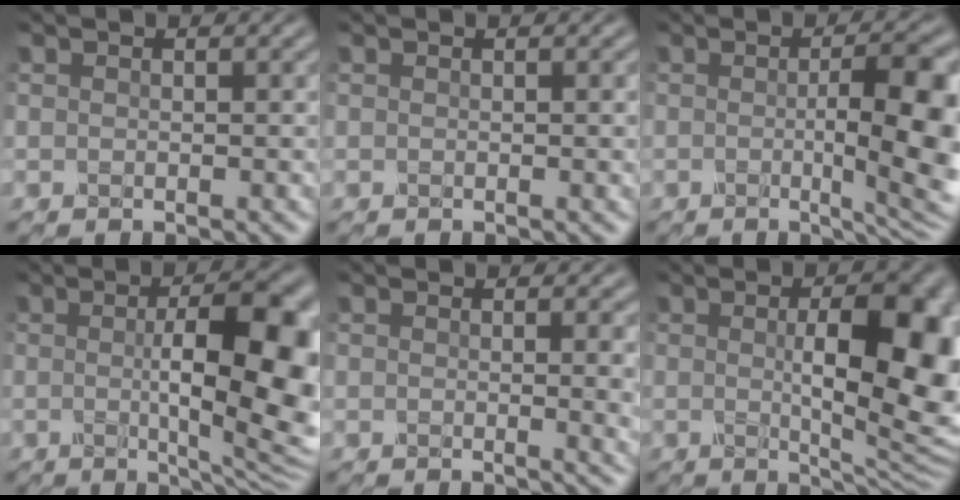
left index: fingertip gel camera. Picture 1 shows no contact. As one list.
[{"total": 0.8, "force": [0.3, 0.3, 0.7], "torque": [-0.013, 0.003, 0.007]}, {"total": 8.0, "force": [-0.7, 2.0, 7.8], "torque": [-0.112, -0.005, -0.009]}, {"total": 11.5, "force": [0.0, 3.4, 11.0], "torque": [-0.149, -0.003, 0.001]}, {"total": 2.2, "force": [0.6, 0.6, 2.1], "torque": [-0.037, -0.008, 0.015]}, {"total": 10.2, "force": [0.8, 3.5, 9.6], "torque": [-0.133, -0.005, 0.015]}]